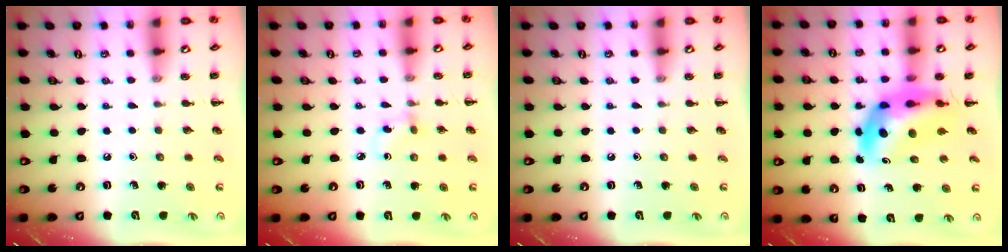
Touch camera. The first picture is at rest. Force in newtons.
{"total": 2.2, "press": 2.0, "slide": 0.9}
{"total": 0.0}
{"total": 11.8, "press": 11.2, "slide": 3.7}